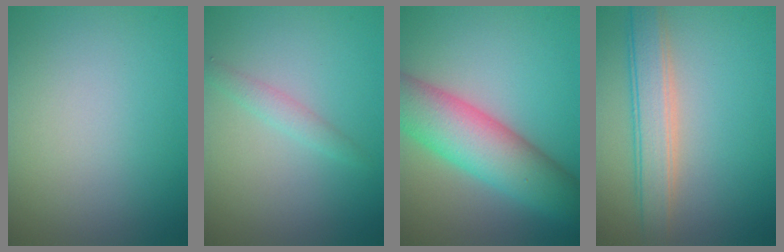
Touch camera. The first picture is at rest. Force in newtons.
{"total": 1.1, "press": 1.1, "slide": 0.1}
{"total": 9.2, "press": 9.2, "slide": 0.2}
{"total": 4.0, "press": 4.0, "slide": 0.2}